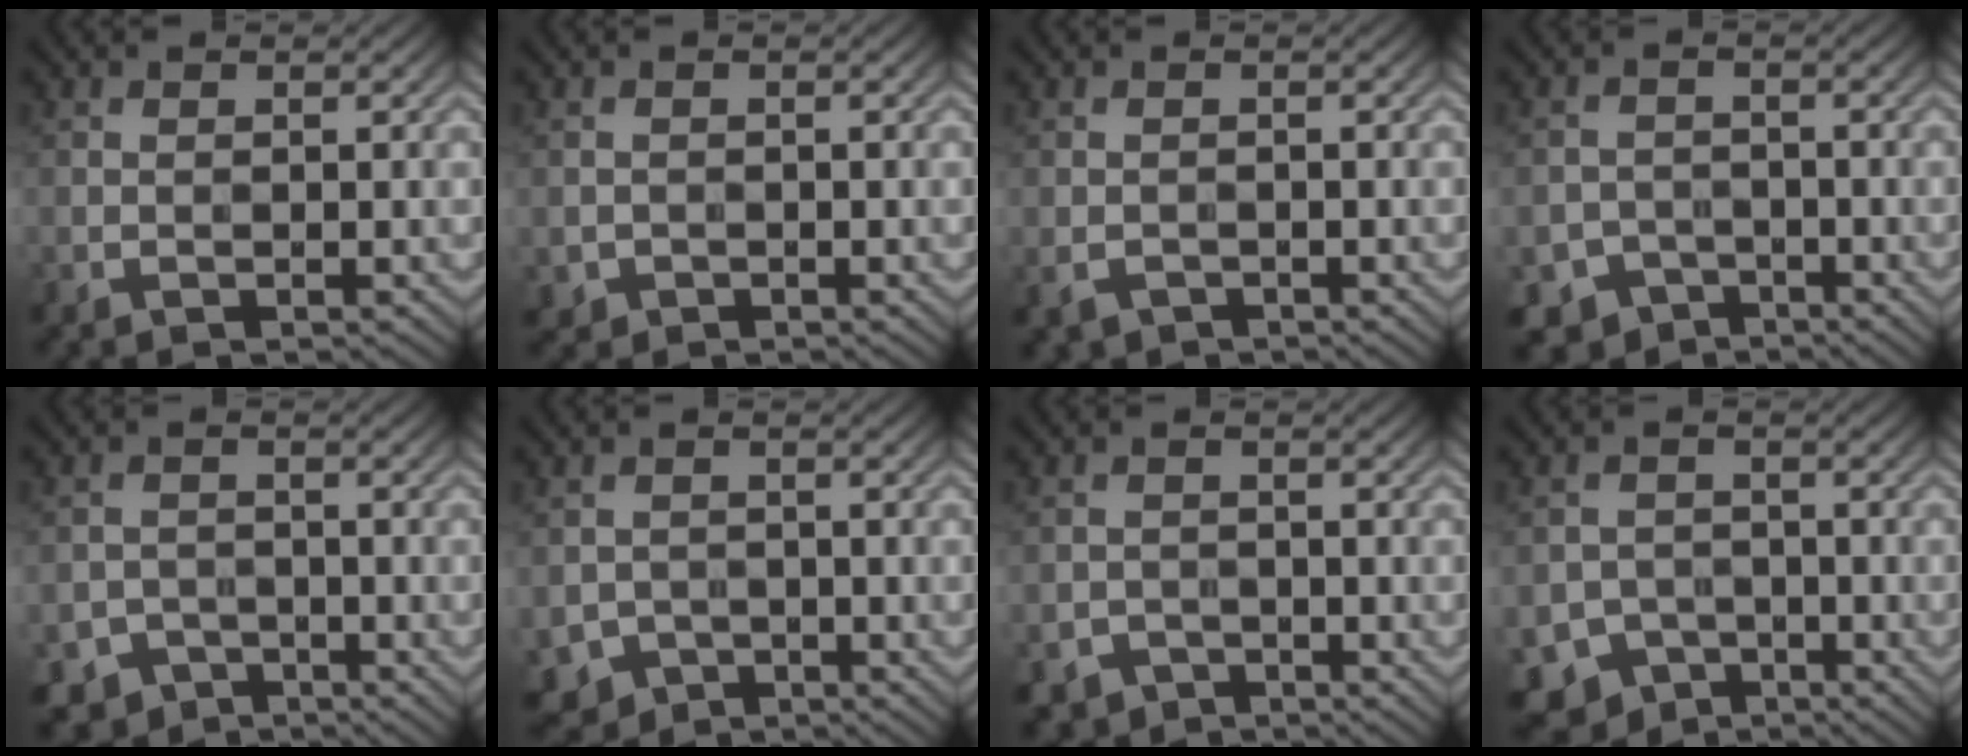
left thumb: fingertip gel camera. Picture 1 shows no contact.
{"total": 1.1, "force": [-0.5, 1.0, 0.0], "torque": [0.004, -0.003, -0.013]}
{"total": 1.9, "force": [-1.2, 1.4, 0.7], "torque": [-0.017, -0.008, -0.024]}
{"total": 4.5, "force": [-3.3, 2.9, 0.7], "torque": [-0.008, -0.004, -0.059]}
{"total": 3.9, "force": [-2.9, 2.5, 0.6], "torque": [-0.006, -0.004, -0.051]}
{"total": 4.2, "force": [-2.4, 3.2, 1.3], "torque": [-0.028, -0.011, -0.043]}
{"total": 2.8, "force": [-2.1, 1.8, 0.3], "torque": [0.000, -0.002, -0.038]}
{"total": 7.9, "force": [-5.2, 5.6, 2.1], "torque": [-0.037, -0.020, -0.083]}